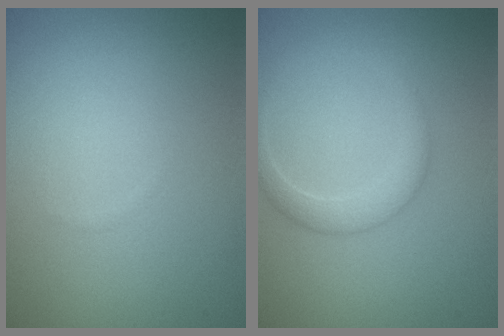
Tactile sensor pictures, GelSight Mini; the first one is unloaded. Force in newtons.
{"total": 2.1, "press": 2.1, "slide": 0.1}